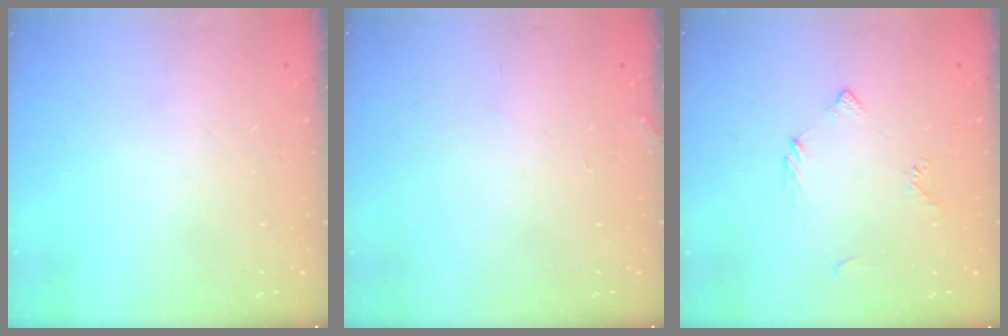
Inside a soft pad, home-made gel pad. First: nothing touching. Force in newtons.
{"total": 1.9, "press": 1.9, "slide": 0.2}
{"total": 3.8, "press": 3.7, "slide": 0.6}